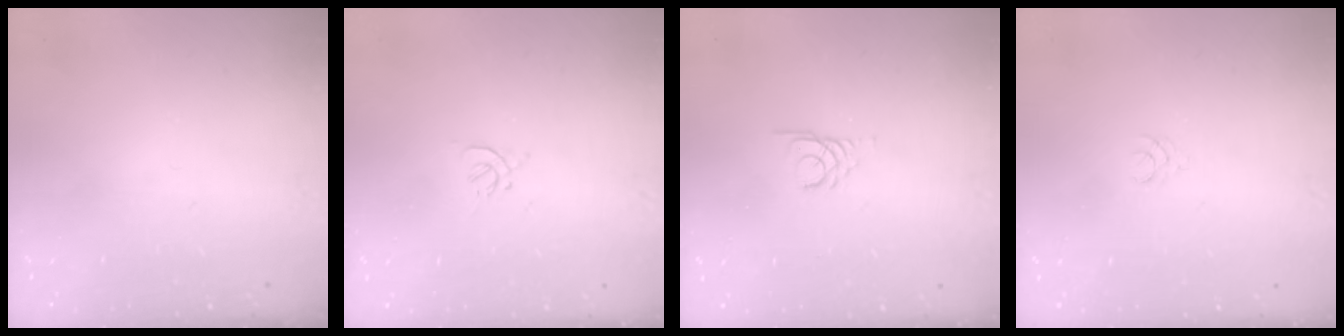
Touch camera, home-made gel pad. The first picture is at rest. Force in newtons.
{"total": 1.7, "press": 1.7, "slide": 0.5}
{"total": 3.0, "press": 2.9, "slide": 0.3}
{"total": 1.5, "press": 1.5, "slide": 0.2}